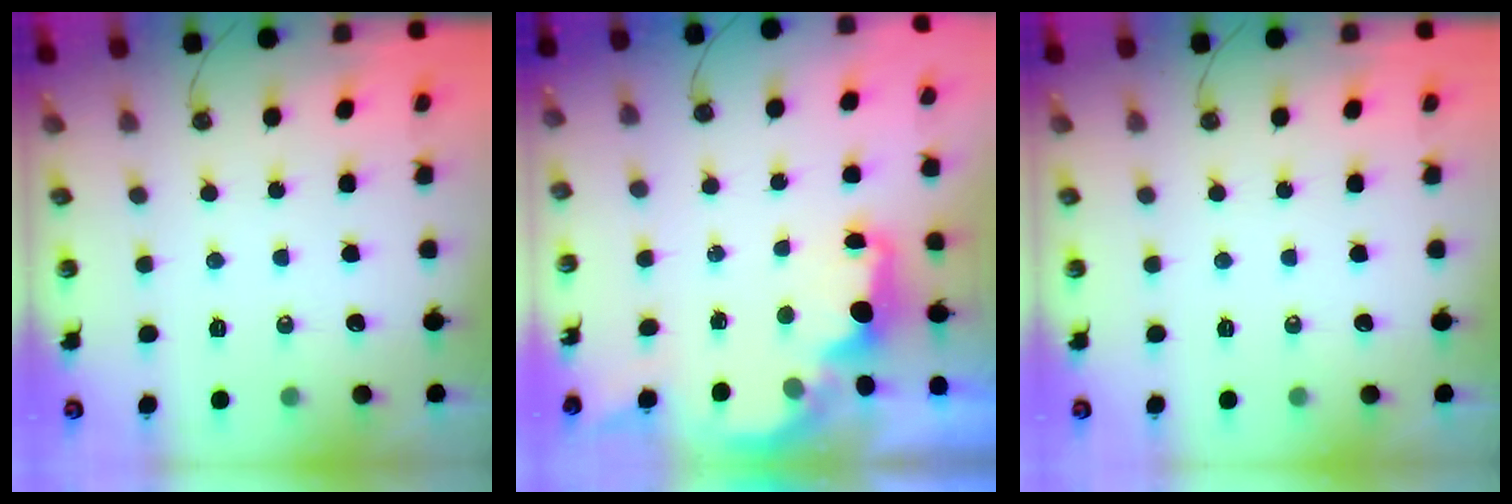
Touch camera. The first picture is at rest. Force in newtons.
{"total": 1.6, "press": 1.5, "slide": 0.5}
{"total": 0.0}